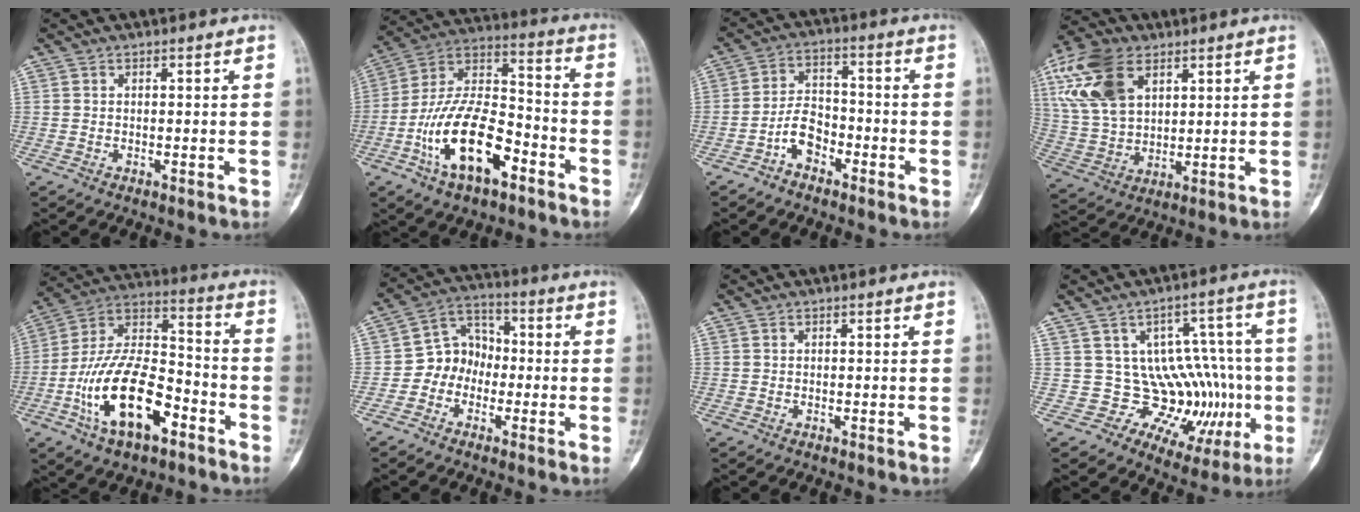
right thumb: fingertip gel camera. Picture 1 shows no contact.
{"total": 19.2, "force": [-8.2, 9.2, 14.7], "torque": [-0.253, 0.059, -0.150]}
{"total": 6.4, "force": [-3.6, 4.0, 3.5], "torque": [-0.045, 0.033, -0.074]}
{"total": 15.6, "force": [6.8, 9.4, 10.4], "torque": [-0.204, -0.010, 0.136]}
{"total": 20.5, "force": [-8.4, 9.9, 15.8], "torque": [-0.274, 0.059, -0.150]}
{"total": 7.8, "force": [-1.9, 6.7, 3.6], "torque": [-0.022, 0.039, -0.052]}
{"total": 0.0}
{"total": 14.1, "force": [-1.9, 10.2, 9.5], "torque": [-0.049, 0.022, -0.010]}